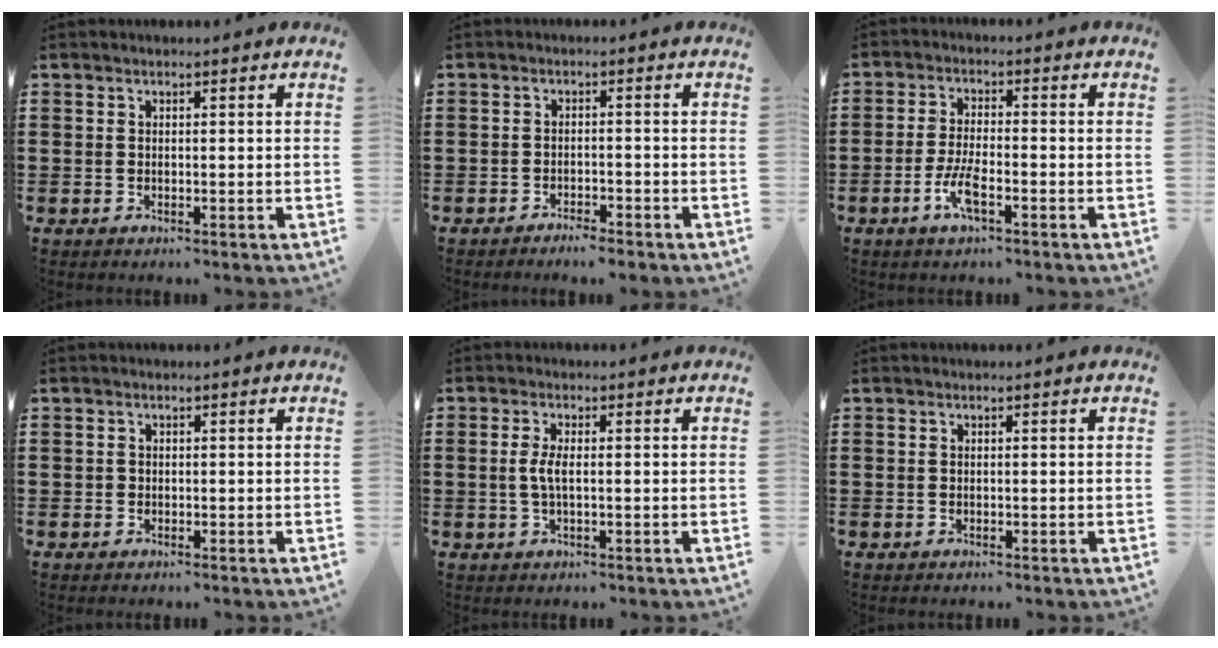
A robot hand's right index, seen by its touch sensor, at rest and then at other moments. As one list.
[{"total": 2.0, "force": [-2.0, 0.0, 0.2], "torque": [-0.010, 0.001, -0.040]}, {"total": 4.8, "force": [-2.3, 1.1, 4.1], "torque": [-0.095, -0.007, -0.048]}, {"total": 0.5, "force": [-0.1, 0.5, 0.1], "torque": [-0.002, 0.004, -0.004]}, {"total": 2.9, "force": [-0.2, 0.7, 2.8], "torque": [-0.067, -0.006, -0.009]}, {"total": 0.0}]